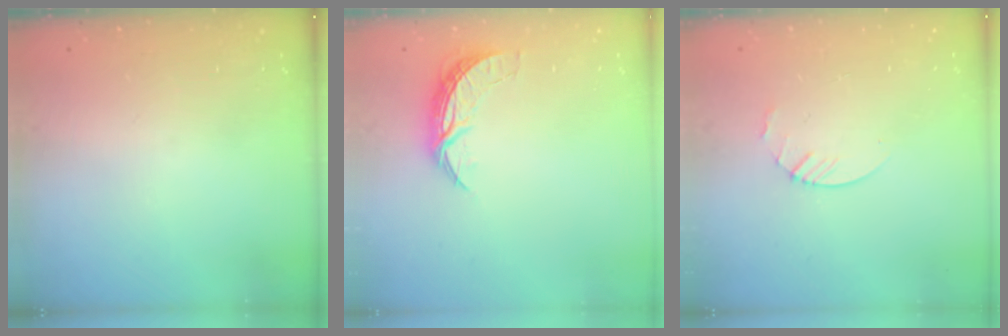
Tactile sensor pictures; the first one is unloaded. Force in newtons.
{"total": 7.4, "press": 7.4, "slide": 0.5}
{"total": 3.0, "press": 2.9, "slide": 0.3}